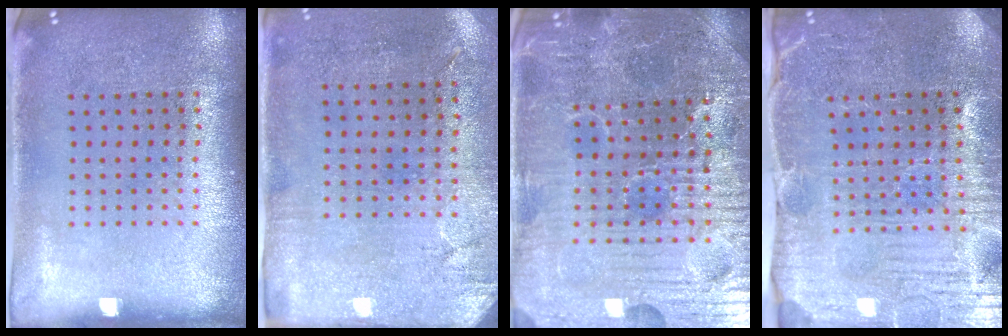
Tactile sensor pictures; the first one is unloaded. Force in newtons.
{"total": 2.9, "press": 2.3, "slide": 1.7}
{"total": 5.3, "press": 5.1, "slide": 1.3}
{"total": 3.9, "press": 3.9, "slide": 0.4}